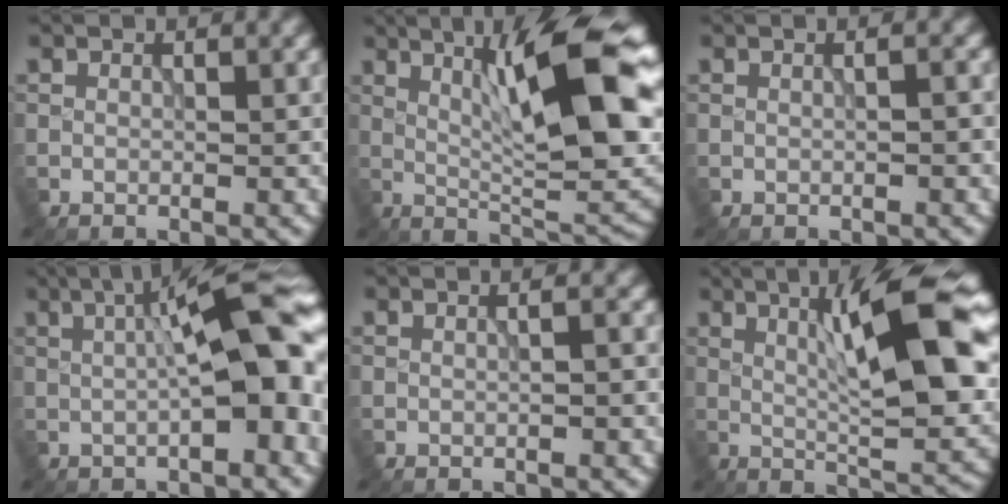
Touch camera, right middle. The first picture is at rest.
{"total": 12.5, "force": [2.9, 2.9, 11.8], "torque": [-0.169, 0.008, 0.046]}
{"total": 1.0, "force": [0.0, 0.3, 1.0], "torque": [-0.012, -0.002, 0.000]}
{"total": 11.2, "force": [1.0, 2.8, 10.8], "torque": [-0.132, 0.014, 0.010]}
{"total": 1.4, "force": [0.2, 0.5, 1.3], "torque": [-0.010, -0.003, -0.001]}
{"total": 12.6, "force": [2.3, 3.0, 12.1], "torque": [-0.176, 0.009, 0.034]}